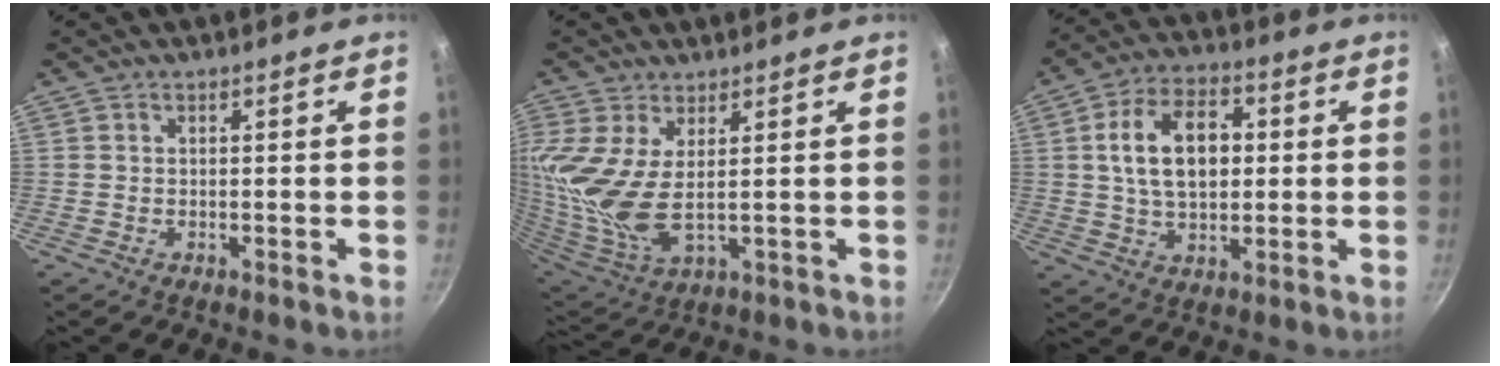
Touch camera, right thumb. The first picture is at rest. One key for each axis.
{"total": 12.9, "fx": 3.9, "fy": 5.6, "fz": 11.0, "tx": -0.239, "ty": -0.025, "tz": 0.079}
{"total": 13.2, "fx": 1.8, "fy": 8.1, "fz": 10.3, "tx": -0.154, "ty": 0.012, "tz": 0.027}